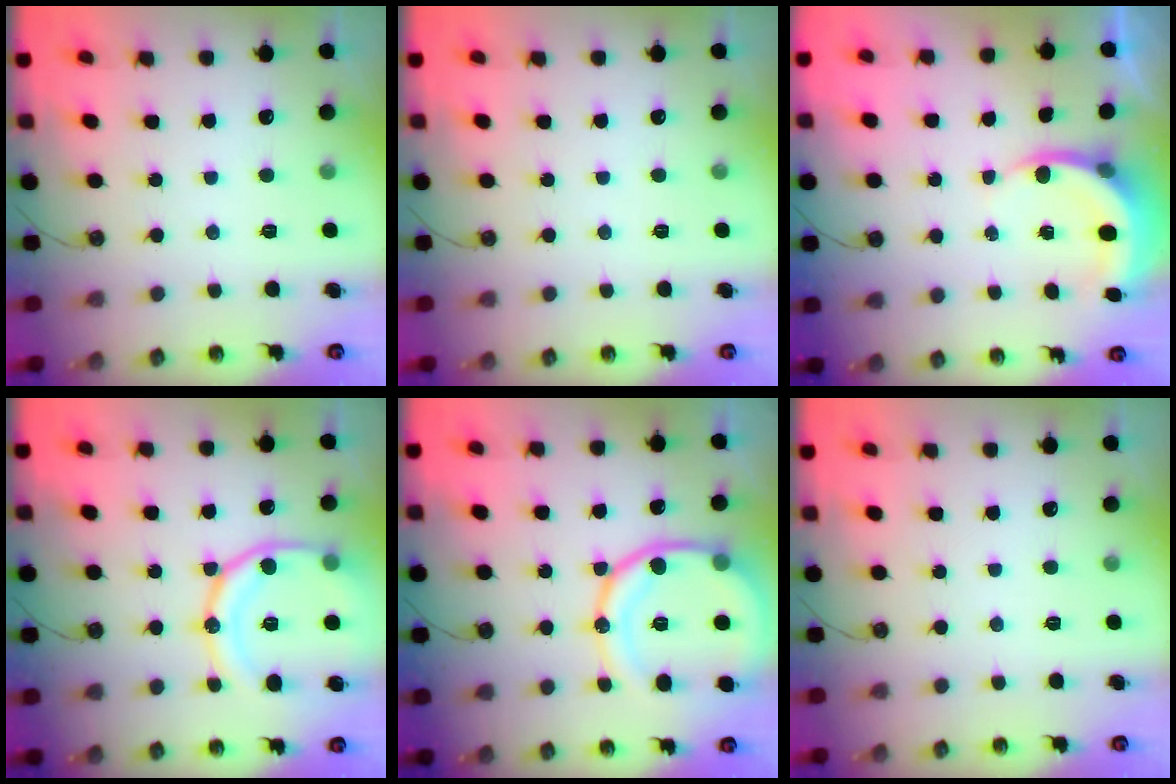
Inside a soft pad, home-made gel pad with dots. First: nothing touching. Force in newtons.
{"total": 0.0}
{"total": 4.4, "press": 4.3, "slide": 0.4}
{"total": 18.2, "press": 18.0, "slide": 2.0}
{"total": 17.3, "press": 17.2, "slide": 1.9}
{"total": 0.0}